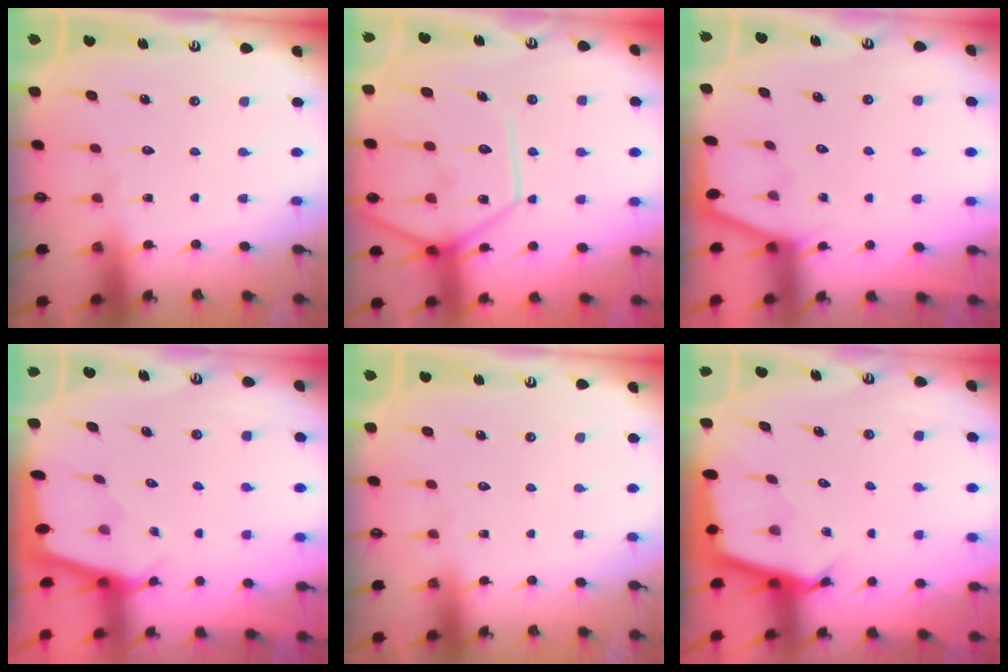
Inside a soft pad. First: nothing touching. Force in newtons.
{"total": 17.2, "press": 17.1, "slide": 1.6}
{"total": 1.6, "press": 1.5, "slide": 0.3}
{"total": 1.9, "press": 1.9, "slide": 0.1}
{"total": 0.0}
{"total": 2.6, "press": 2.6, "slide": 0.2}